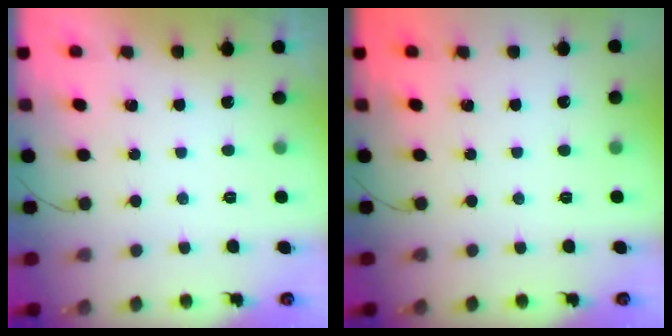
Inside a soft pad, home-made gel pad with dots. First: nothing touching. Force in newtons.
{"total": 0.0}